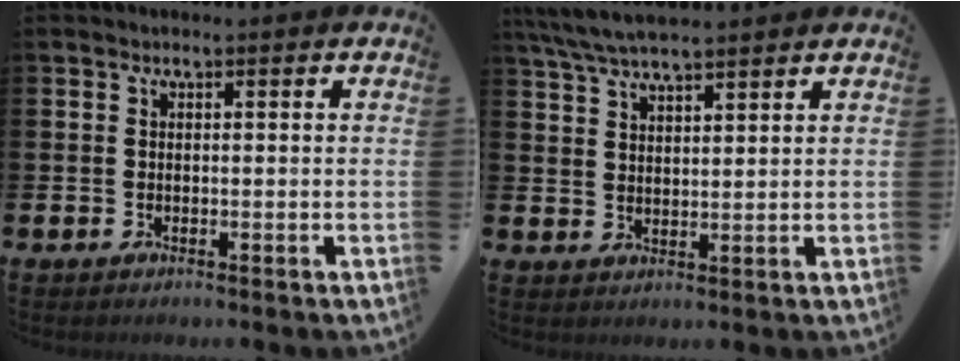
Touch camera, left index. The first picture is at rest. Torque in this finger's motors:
{"motor_torque": [0.70, -0.96, 1.04, 0.21]}